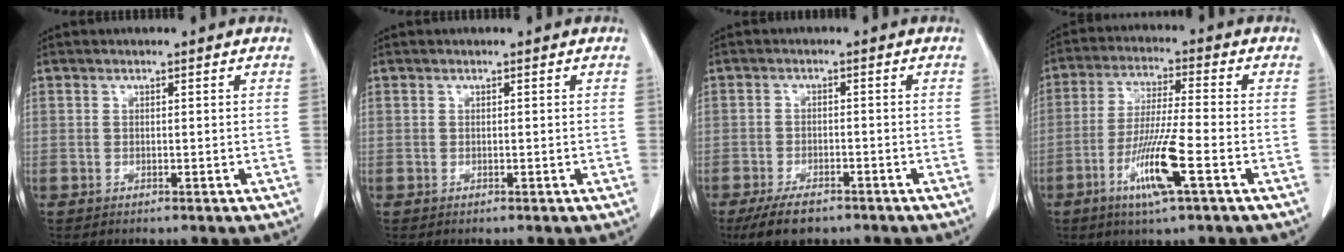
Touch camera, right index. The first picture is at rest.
{"total": 0.0}
{"total": 6.2, "force": [-4.6, 2.4, 3.3], "torque": [-0.060, -0.006, -0.077]}
{"total": 10.5, "force": [-4.4, 0.0, 9.5], "torque": [-0.186, -0.016, -0.085]}